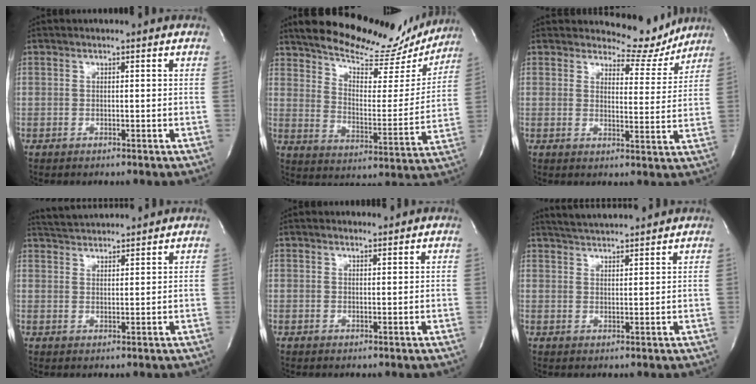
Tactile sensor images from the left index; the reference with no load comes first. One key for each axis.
{"total": 20.7, "fx": 18.5, "fy": 5.7, "fz": 7.2, "tx": -0.105, "ty": -0.021, "tz": 0.251}
{"total": 6.9, "fx": 6.7, "fy": 1.9, "fz": 0.0, "tx": 0.006, "ty": -0.027, "tz": 0.081}
{"total": 6.6, "fx": 6.5, "fy": 0.3, "fz": 1.3, "tx": -0.033, "ty": 0.028, "tz": 0.108}
{"total": 1.3, "fx": 1.2, "fy": 0.5, "fz": 0.2, "tx": -0.010, "ty": 0.002, "tz": 0.019}
{"total": 7.5, "fx": 7.2, "fy": 0.3, "fz": 2.3, "tx": -0.048, "ty": 0.024, "tz": 0.115}